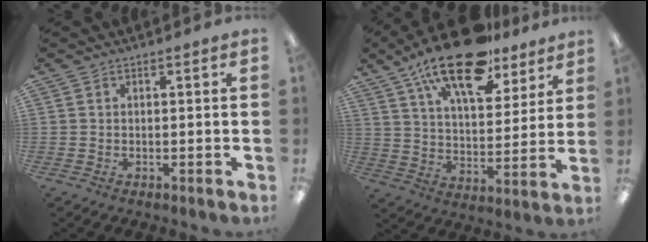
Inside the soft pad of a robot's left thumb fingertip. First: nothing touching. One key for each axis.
{"total": 21.7, "fx": 15.0, "fy": 8.8, "fz": 13.0, "tx": -0.215, "ty": -0.074, "tz": 0.254}